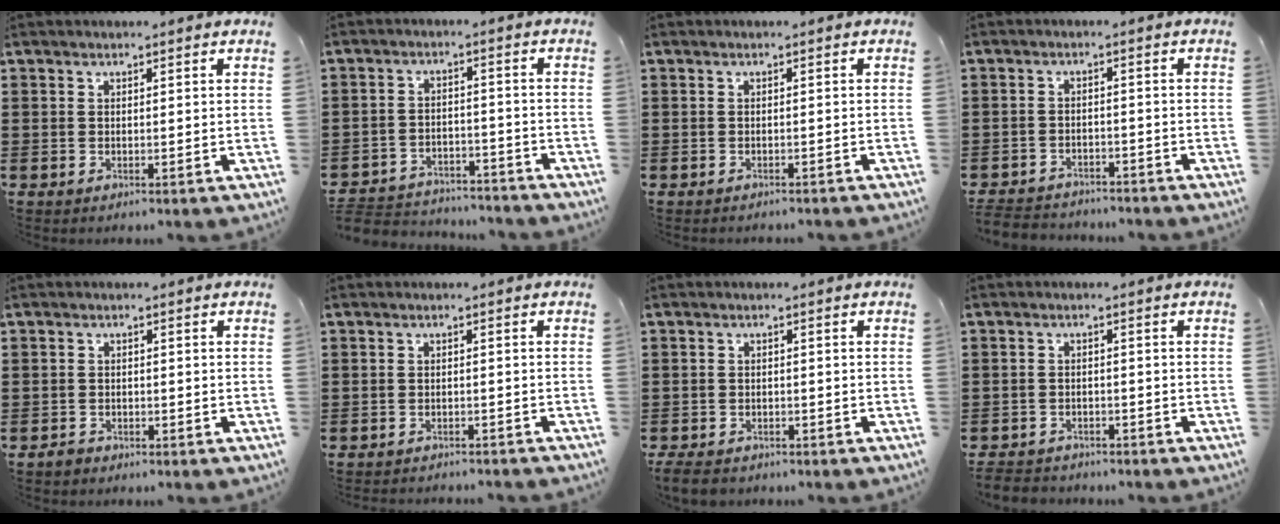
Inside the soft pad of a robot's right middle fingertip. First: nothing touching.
{"total": 4.0, "force": [-3.9, 0.8, 0.0], "torque": [-0.012, 0.002, -0.085]}
{"total": 0.6, "force": [-0.6, 0.0, 0.0], "torque": [-0.002, -0.001, -0.012]}
{"total": 3.2, "force": [-3.1, 0.6, -0.2], "torque": [-0.010, -0.004, -0.070]}
{"total": 1.2, "force": [-1.0, 0.6, 0.1], "torque": [-0.006, 0.001, -0.022]}
{"total": 1.5, "force": [-1.5, 0.0, -0.1], "torque": [-0.004, 0.001, -0.033]}
{"total": 2.5, "force": [-2.4, 0.7, 0.4], "torque": [-0.024, -0.004, -0.054]}
{"total": 2.7, "force": [-2.6, 0.6, -0.3], "torque": [-0.001, -0.002, -0.057]}